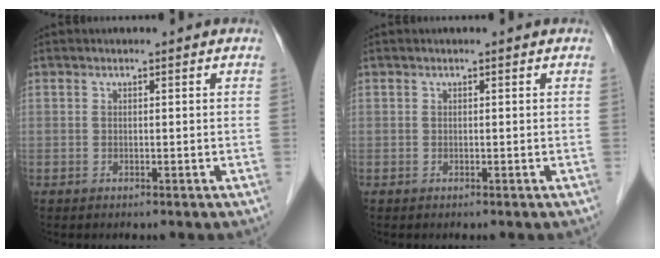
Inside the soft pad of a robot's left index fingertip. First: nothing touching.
{"total": 0.0}